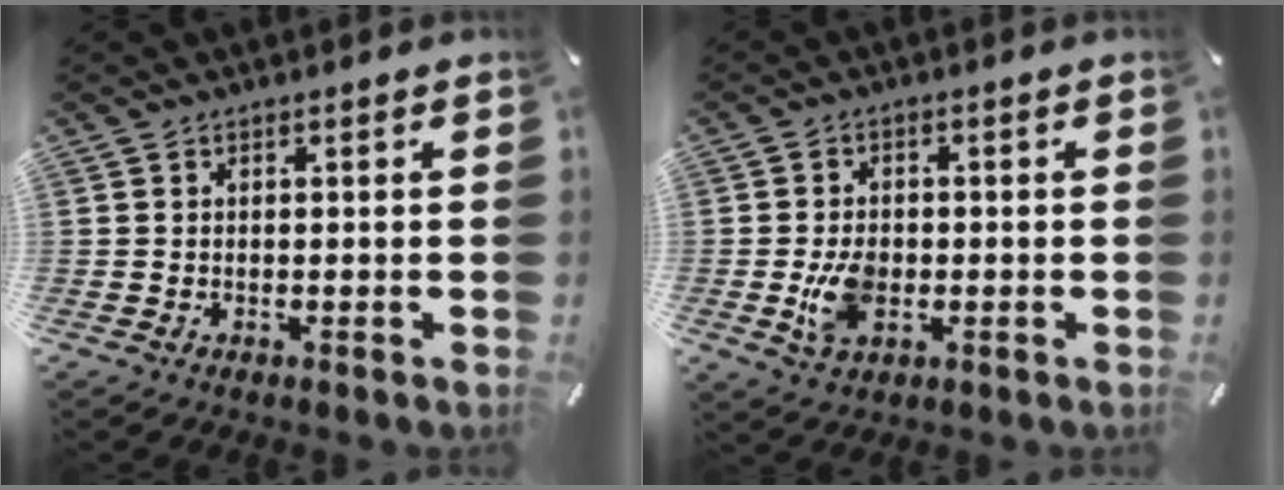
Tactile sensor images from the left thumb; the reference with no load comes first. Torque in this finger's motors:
{"motor_torque": [0.16, 0.26, 0.07, 0.07, 0.06]}